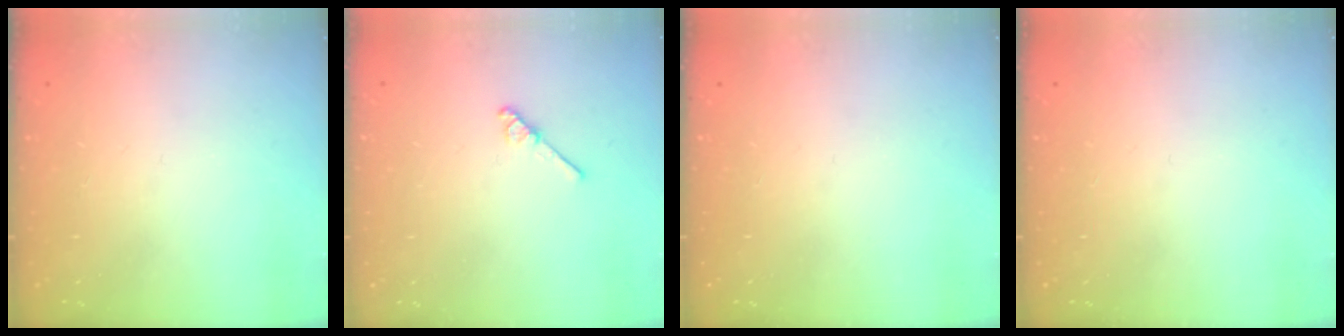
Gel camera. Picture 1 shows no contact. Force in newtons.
{"total": 3.0, "press": 2.9, "slide": 0.5}
{"total": 0.0}
{"total": 0.0}